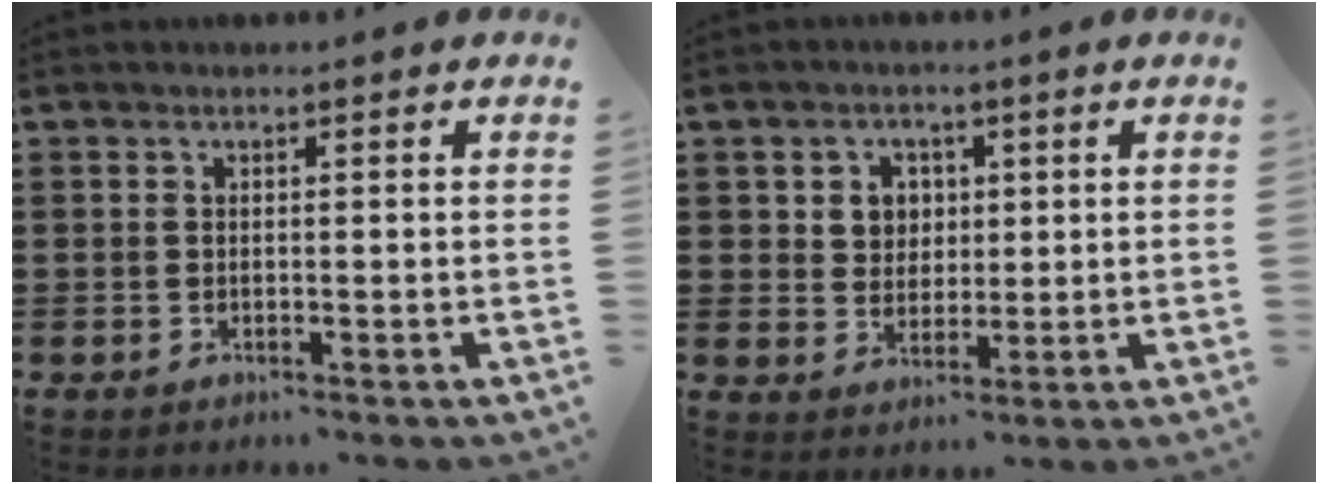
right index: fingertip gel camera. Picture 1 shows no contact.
{"total": 4.1, "force": [1.2, 3.7, 1.2], "torque": [-0.032, 0.009, 0.018]}